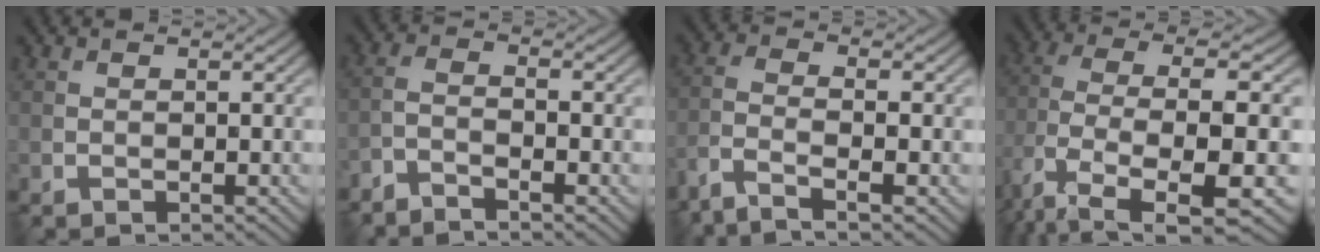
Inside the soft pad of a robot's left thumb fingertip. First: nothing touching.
{"total": 3.0, "force": [-2.6, 0.3, 1.4], "torque": [-0.025, 0.000, -0.063]}
{"total": 4.9, "force": [-3.3, 0.9, 3.5], "torque": [-0.066, -0.003, -0.080]}
{"total": 9.4, "force": [-1.4, 3.8, 8.5], "torque": [-0.186, -0.009, -0.026]}